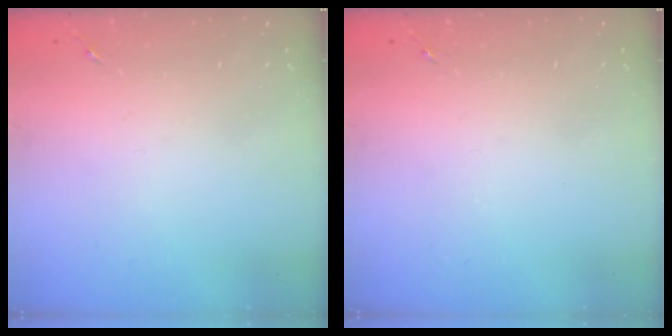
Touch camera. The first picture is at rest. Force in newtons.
{"total": 0.0}